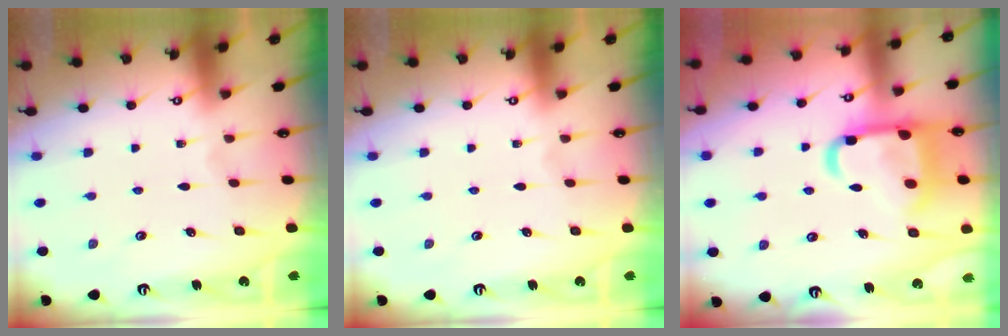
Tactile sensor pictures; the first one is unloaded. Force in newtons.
{"total": 0.0}
{"total": 17.6, "press": 17.5, "slide": 1.6}